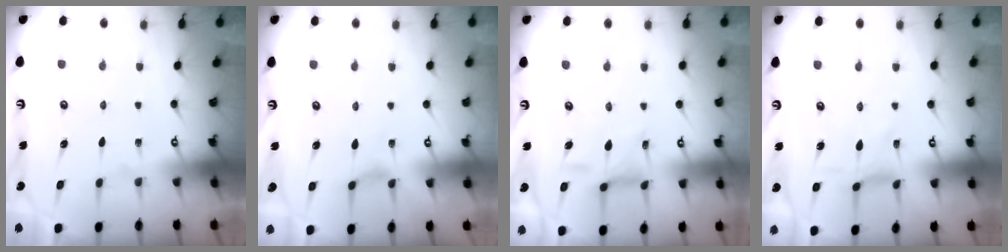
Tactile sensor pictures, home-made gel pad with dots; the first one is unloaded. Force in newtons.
{"total": 0.8, "press": 0.8, "slide": 0.2}
{"total": 6.5, "press": 6.5, "slide": 0.4}
{"total": 0.0}